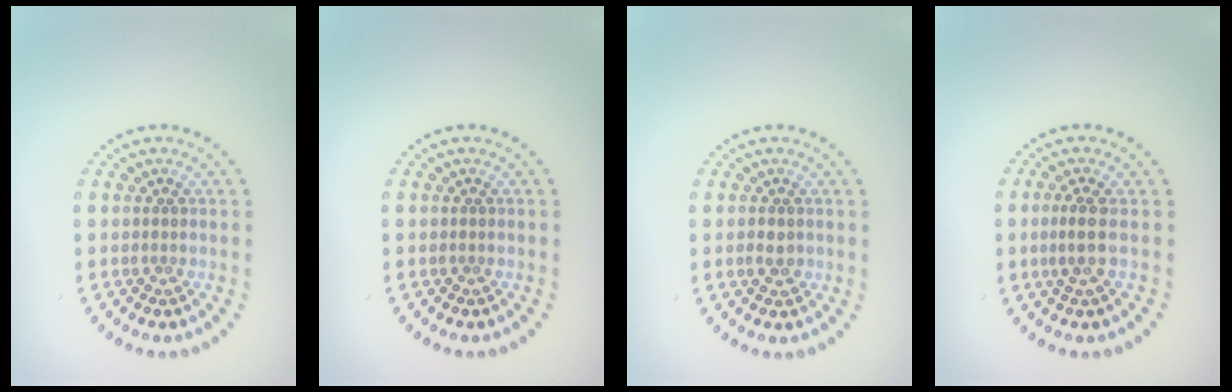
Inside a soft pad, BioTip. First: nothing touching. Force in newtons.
{"total": 0.0}
{"total": 1.3, "press": 1.2, "slide": 0.2}
{"total": 2.0, "press": 1.5, "slide": 1.4}